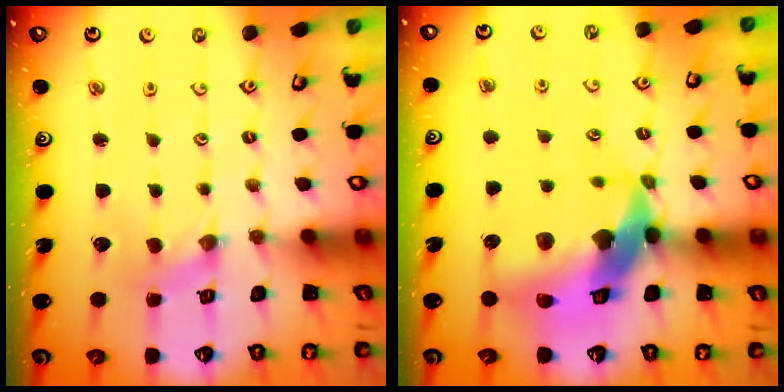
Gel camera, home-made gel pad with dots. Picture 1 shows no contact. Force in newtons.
{"total": 18.4, "press": 18.2, "slide": 2.4}